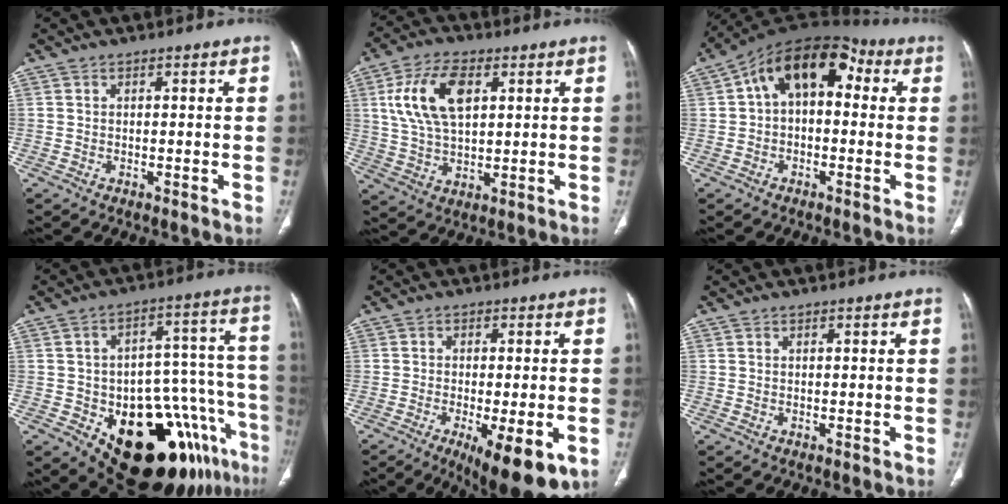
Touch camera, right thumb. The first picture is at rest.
{"total": 13.2, "force": [4.0, 7.1, 10.4], "torque": [-0.197, -0.002, 0.077]}
{"total": 13.4, "force": [2.4, 8.4, 10.1], "torque": [-0.132, 0.045, 0.023]}
{"total": 24.7, "force": [-12.7, 10.8, 18.2], "torque": [-0.162, 0.083, -0.168]}
{"total": 12.8, "force": [-5.1, 4.0, 11.0], "torque": [-0.146, -0.010, -0.066]}
{"total": 0.0}